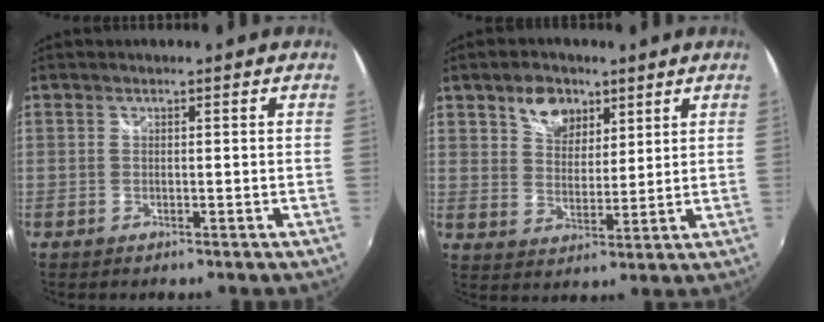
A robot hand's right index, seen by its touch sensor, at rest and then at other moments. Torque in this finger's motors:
{"motor_torque": [0.35, 0.34, 0.09, 0.04]}